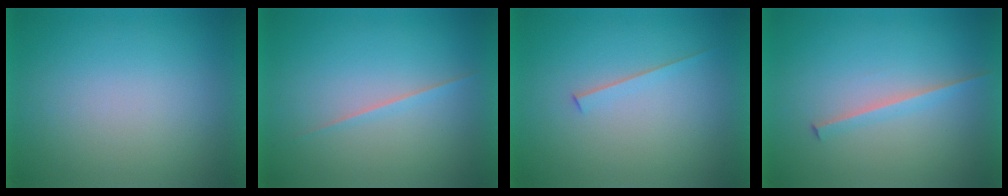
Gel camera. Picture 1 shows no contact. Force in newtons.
{"total": 1.6}
{"total": 1.5}
{"total": 1.8}